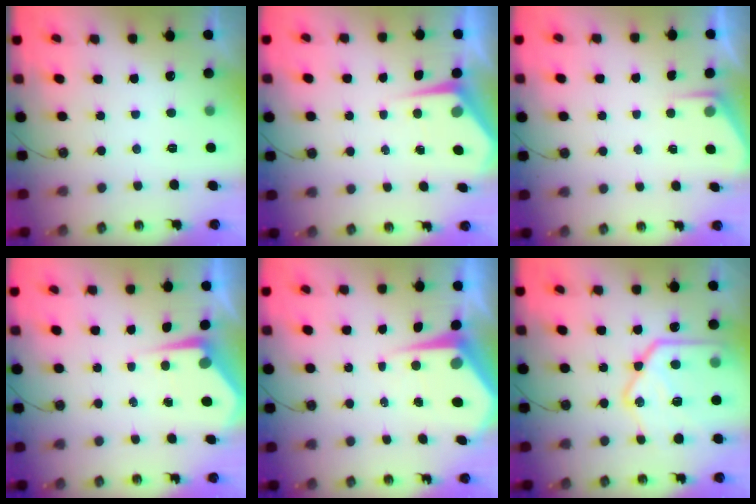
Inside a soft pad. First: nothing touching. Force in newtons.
{"total": 4.4, "press": 4.3, "slide": 0.6}
{"total": 1.5, "press": 1.4, "slide": 0.2}
{"total": 4.7, "press": 4.7, "slide": 0.8}
{"total": 7.1, "press": 7.1, "slide": 0.7}
{"total": 24.1, "press": 23.9, "slide": 2.6}